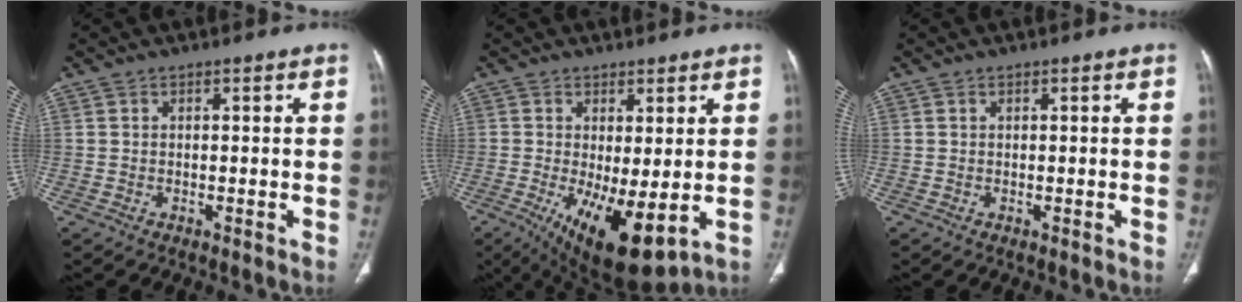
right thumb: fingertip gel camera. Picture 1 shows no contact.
{"total": 12.0, "force": [-2.2, 4.4, 11.0], "torque": [-0.181, -0.025, -0.016]}
{"total": 0.0}